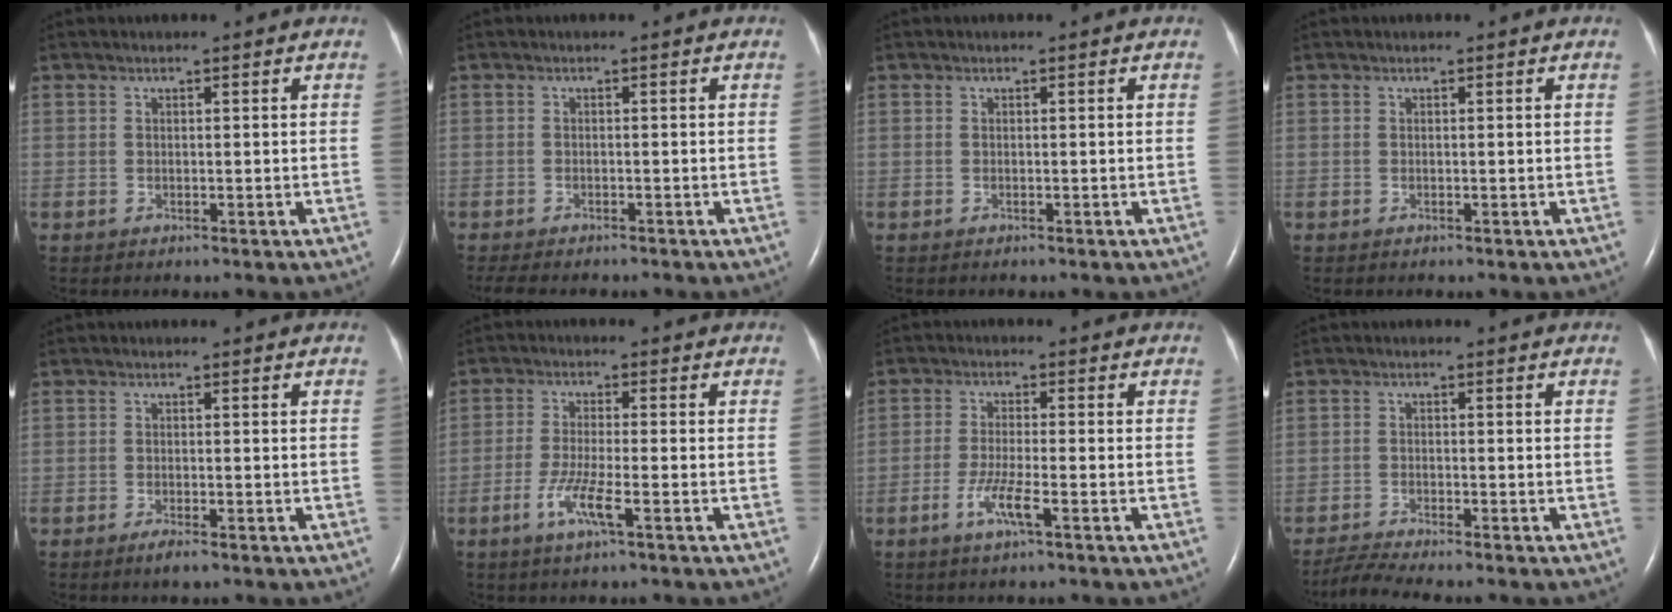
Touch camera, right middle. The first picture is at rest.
{"total": 7.1, "force": [-6.0, 2.0, 3.1], "torque": [-0.047, -0.008, -0.082]}
{"total": 0.0}
{"total": 0.0}
{"total": 1.7, "force": [-1.2, 0.2, 1.1], "torque": [-0.030, -0.004, -0.022]}
{"total": 5.0, "force": [-2.4, 0.1, 4.4], "torque": [-0.095, -0.009, -0.047]}
{"total": 4.4, "force": [-2.2, 0.1, 3.8], "torque": [-0.083, -0.007, -0.044]}
{"total": 4.1, "force": [-3.7, -1.0, 1.2], "torque": [-0.032, -0.021, -0.070]}